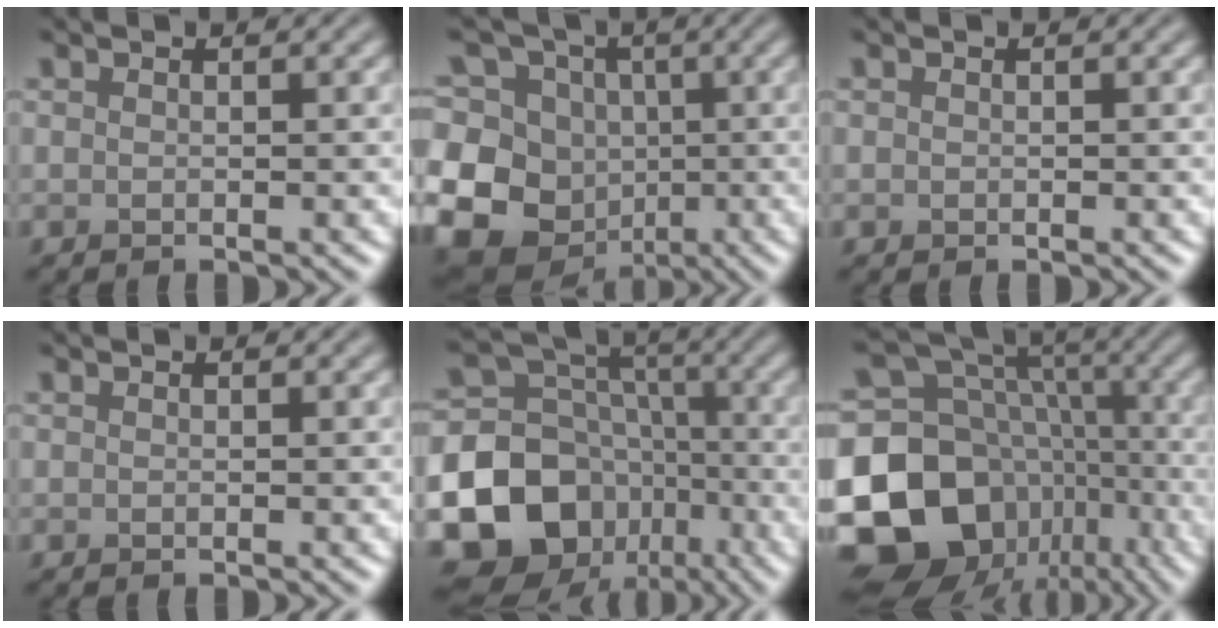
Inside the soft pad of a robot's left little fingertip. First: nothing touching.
{"total": 20.3, "force": [-4.0, 18.3, 7.7], "torque": [-0.182, 0.004, -0.105]}
{"total": 0.0}
{"total": 0.0}
{"total": 16.4, "force": [-6.7, 13.6, 6.2], "torque": [-0.141, -0.026, -0.125]}
{"total": 18.4, "force": [-6.1, 15.0, 8.8], "torque": [-0.189, -0.009, -0.090]}